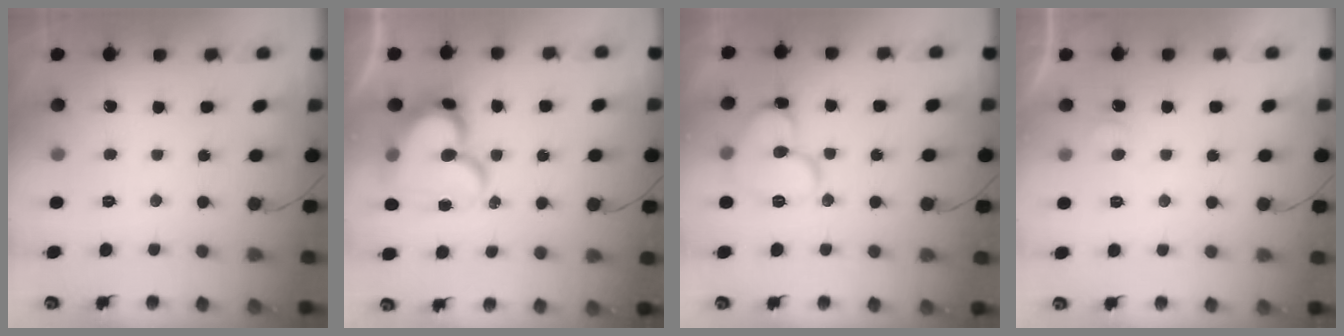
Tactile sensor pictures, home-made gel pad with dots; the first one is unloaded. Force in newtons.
{"total": 19.4, "press": 19.4, "slide": 1.5}
{"total": 12.5, "press": 12.4, "slide": 1.9}
{"total": 4.3, "press": 4.2, "slide": 0.5}